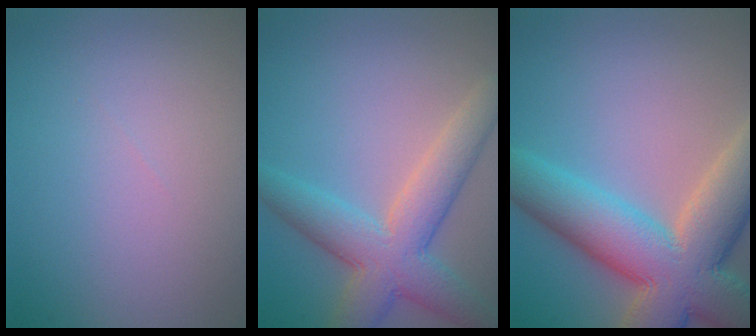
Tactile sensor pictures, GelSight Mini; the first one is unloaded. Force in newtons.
{"total": 6.6, "press": 6.6, "slide": 0.4}
{"total": 11.9, "press": 11.9, "slide": 0.9}